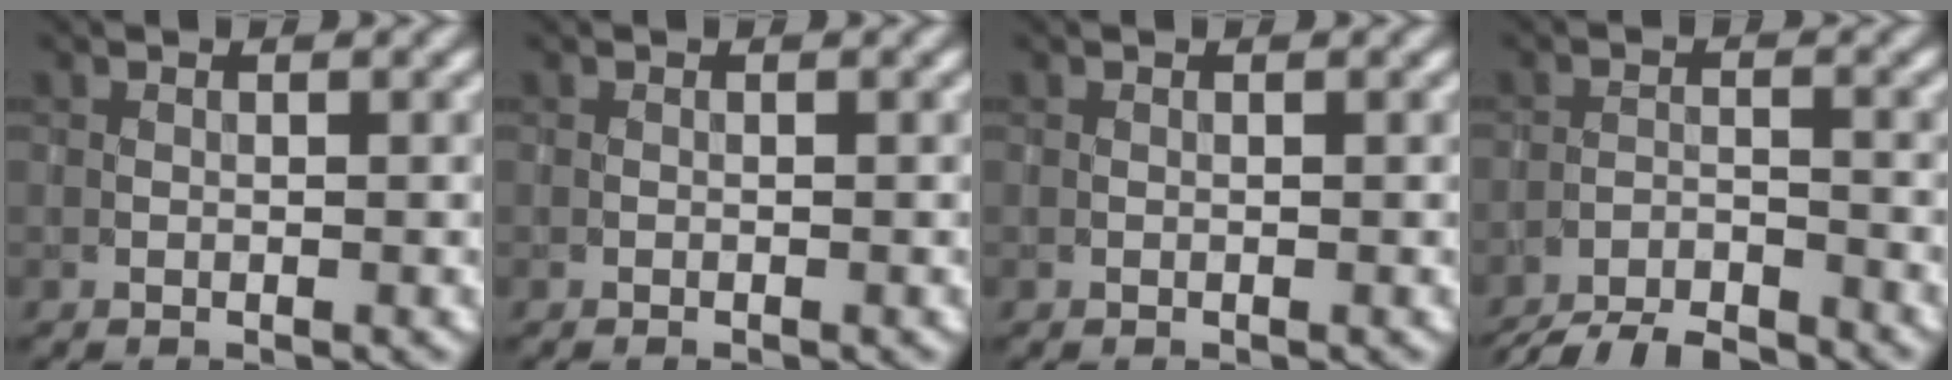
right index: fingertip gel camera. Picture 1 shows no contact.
{"total": 0.0}
{"total": 0.0}
{"total": 7.4, "force": [-7.1, 1.1, 1.7], "torque": [-0.031, -0.013, -0.115]}